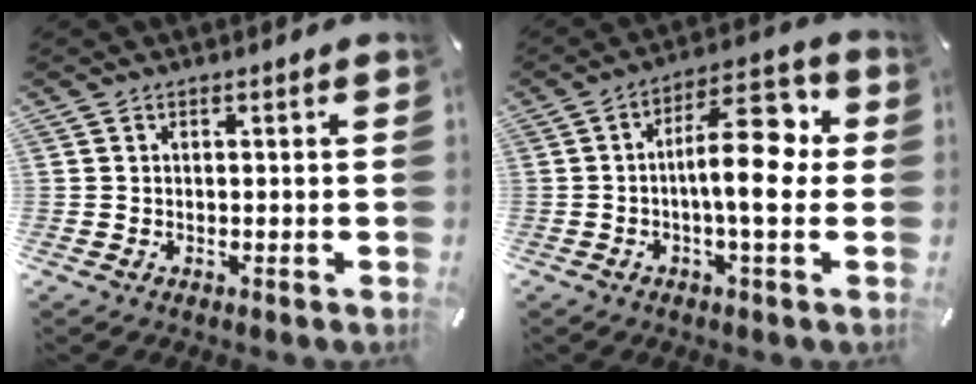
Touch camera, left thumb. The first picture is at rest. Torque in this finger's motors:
{"motor_torque": [0.42, 0.41, 0.72, 0.49, 0.16]}